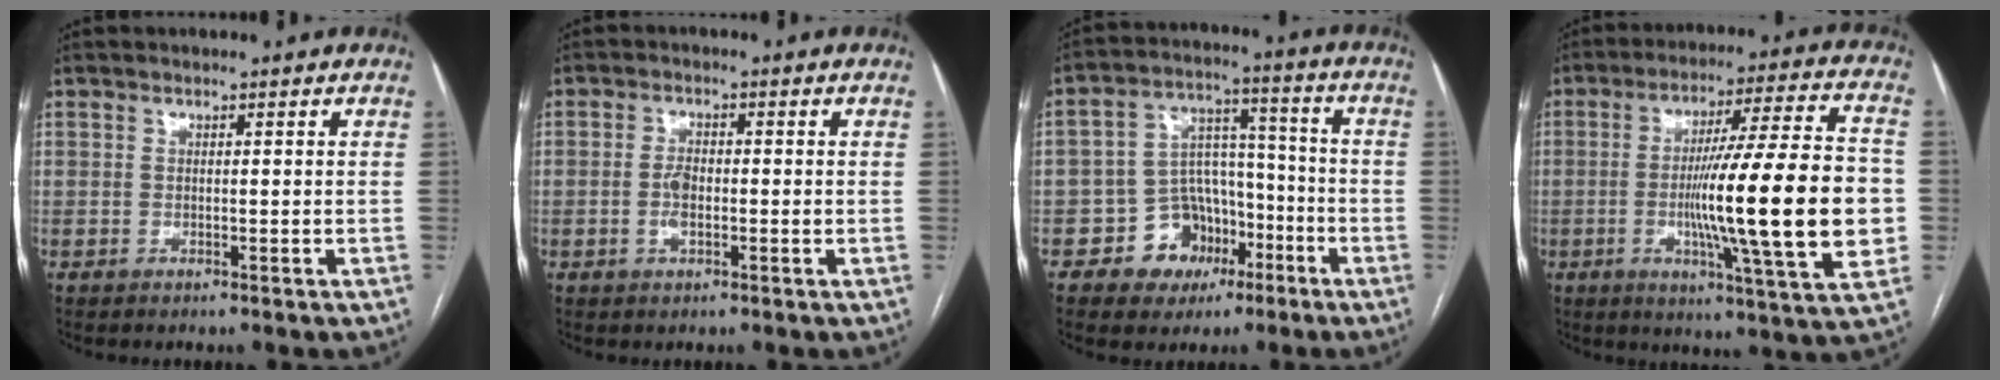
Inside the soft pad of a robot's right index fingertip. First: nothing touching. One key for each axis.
{"total": 3.1, "fx": -0.5, "fy": 1.4, "fz": 2.7, "tx": -0.060, "ty": 0.001, "tz": -0.010}
{"total": 9.9, "fx": -4.8, "fy": 8.0, "fz": 3.4, "tx": -0.043, "ty": 0.033, "tz": -0.068}
{"total": 22.2, "fx": -2.7, "fy": 0.8, "fz": 22.0, "tx": -0.312, "ty": 0.005, "tz": -0.046}